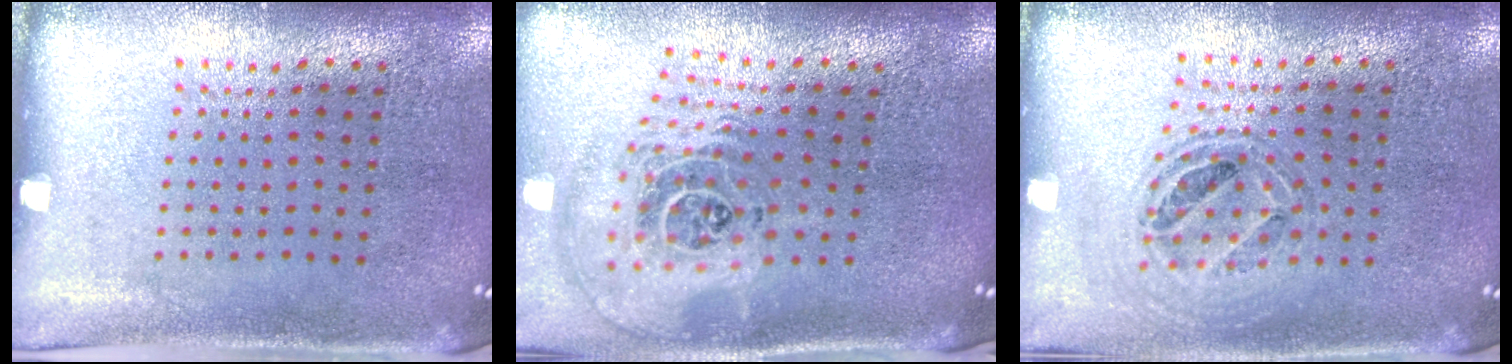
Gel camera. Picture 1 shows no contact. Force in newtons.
{"total": 2.5, "press": 1.8, "slide": 1.8}
{"total": 0.8, "press": 0.8, "slide": 0.1}